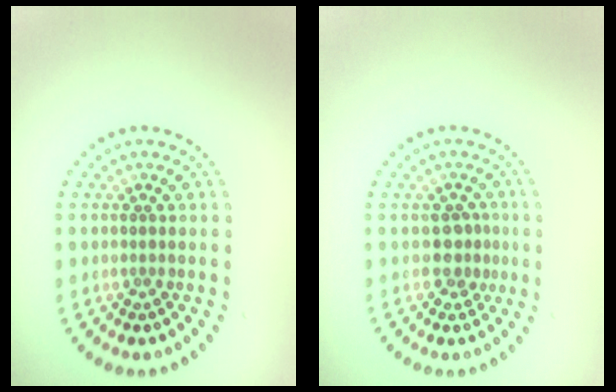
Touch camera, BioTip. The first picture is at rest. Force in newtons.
{"total": 1.9, "press": 1.5, "slide": 1.0}